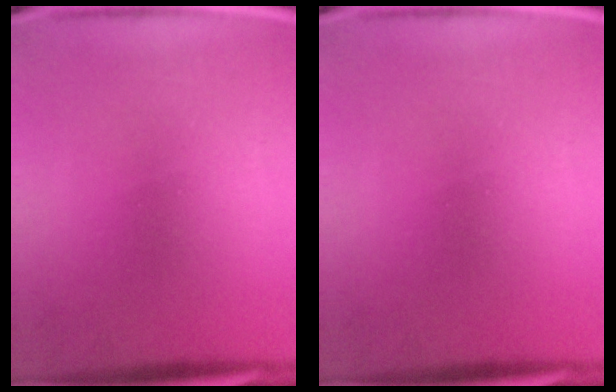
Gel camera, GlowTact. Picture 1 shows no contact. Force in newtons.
{"total": 0.0}